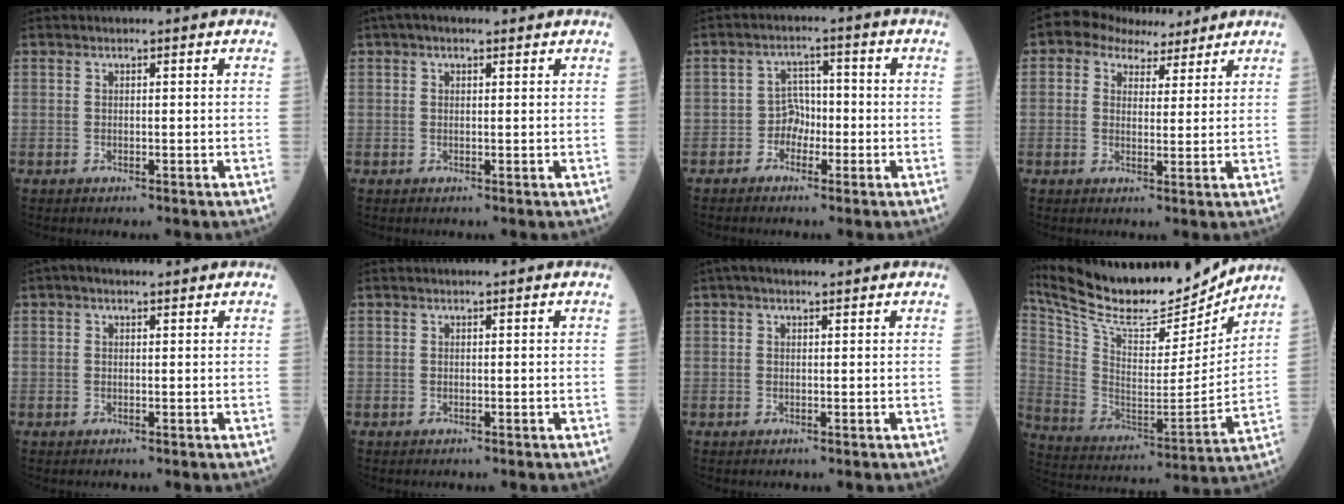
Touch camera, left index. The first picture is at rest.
{"total": 3.2, "force": [2.2, 1.3, 2.0], "torque": [-0.030, 0.030, 0.035]}
{"total": 3.1, "force": [-1.5, 2.4, 1.3], "torque": [-0.012, 0.009, -0.034]}
{"total": 6.4, "force": [4.6, 3.9, 2.0], "torque": [-0.028, 0.029, 0.074]}
{"total": 1.6, "force": [0.9, 0.8, 1.0], "torque": [-0.018, 0.018, 0.013]}
{"total": 0.0}
{"total": 2.3, "force": [1.5, 0.8, 1.4], "torque": [-0.021, 0.025, 0.025]}
{"total": 21.5, "force": [19.6, 4.2, 7.7], "torque": [-0.156, -0.017, 0.326]}